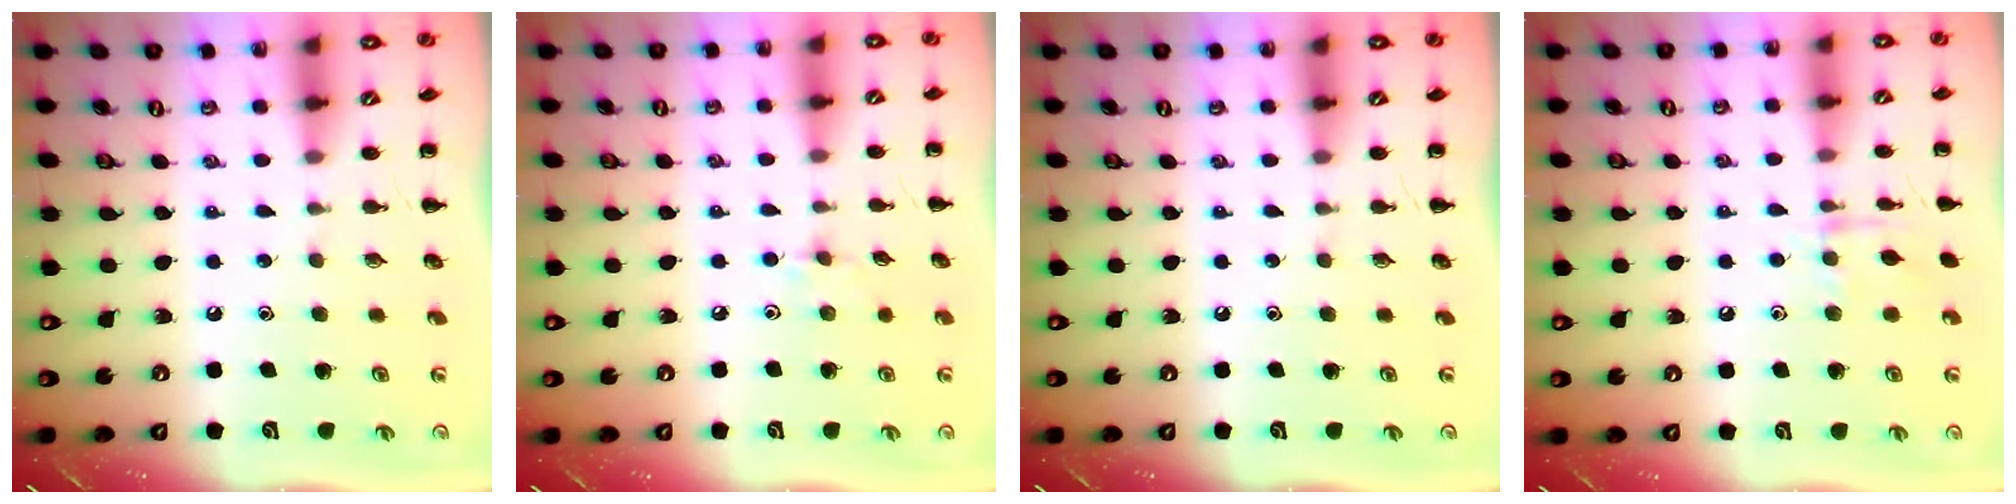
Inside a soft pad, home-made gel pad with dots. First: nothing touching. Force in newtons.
{"total": 4.6, "press": 4.2, "slide": 1.7}
{"total": 0.0}
{"total": 7.0, "press": 6.9, "slide": 0.8}